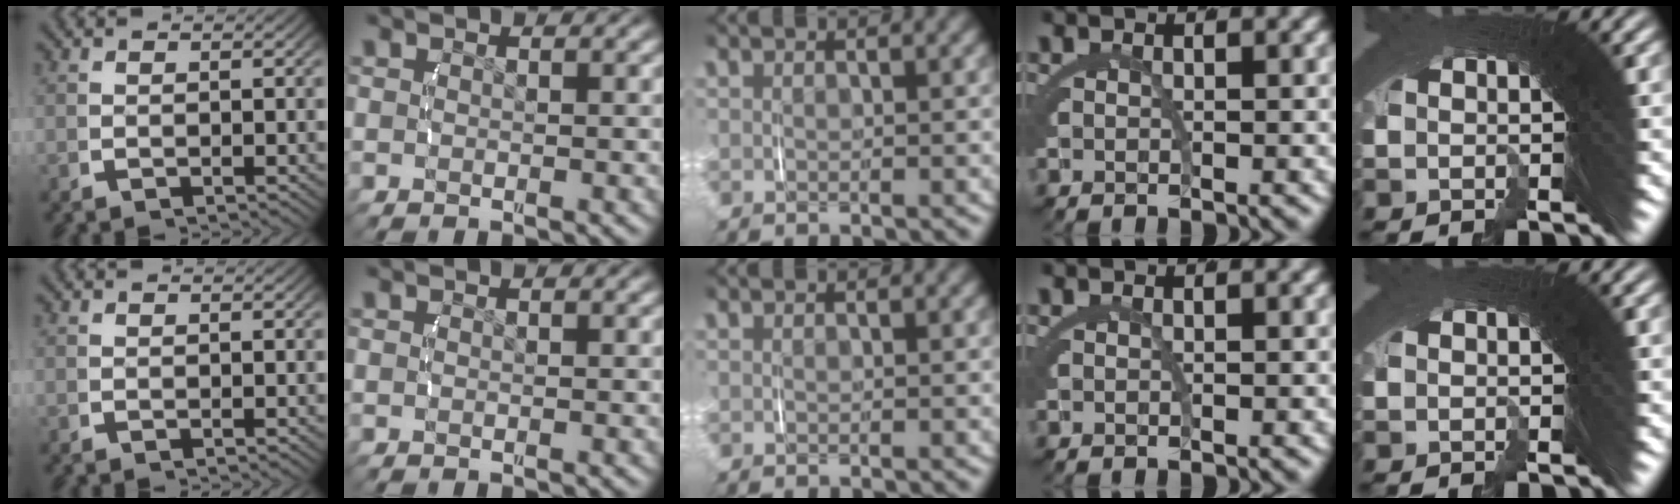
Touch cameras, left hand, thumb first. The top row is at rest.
{}